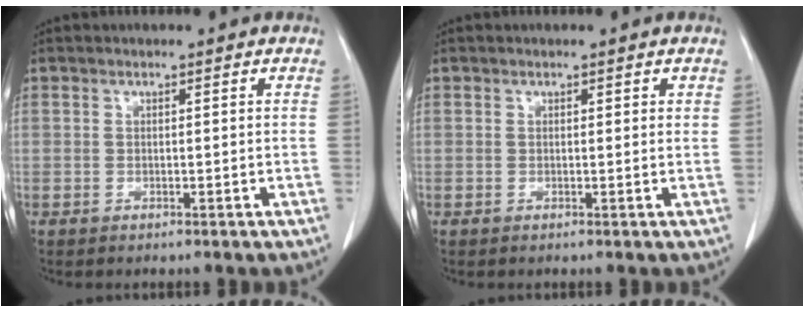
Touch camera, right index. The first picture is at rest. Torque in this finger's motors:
{"motor_torque": [-0.14, 0.07, 0.01, -0.01]}